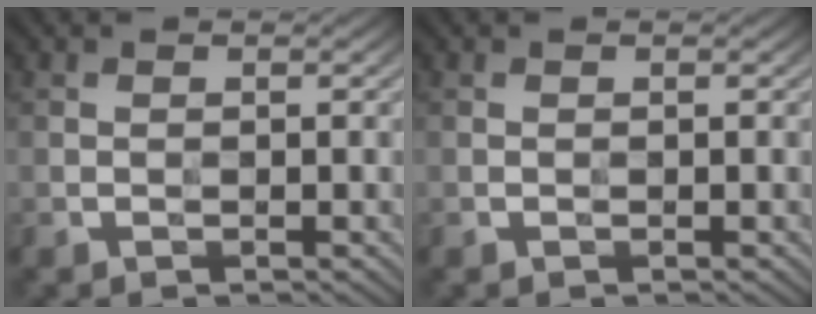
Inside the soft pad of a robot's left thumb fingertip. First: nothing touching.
{"total": 0.0}